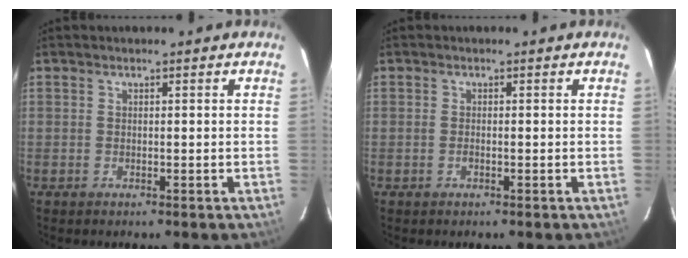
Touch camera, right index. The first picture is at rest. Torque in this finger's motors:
{"motor_torque": [0.08, 0.03, 0.03, 0.00]}